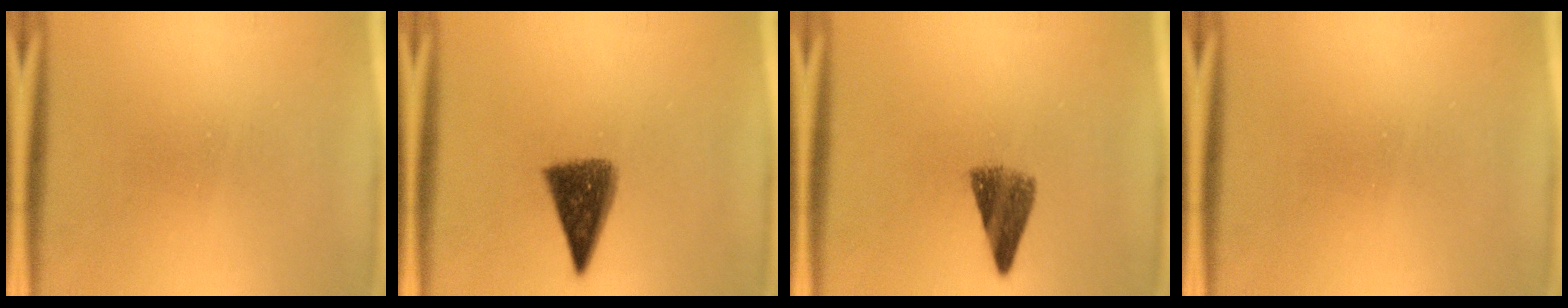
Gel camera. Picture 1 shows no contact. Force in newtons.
{"total": 7.9}
{"total": 5.4}
{"total": 0.0}